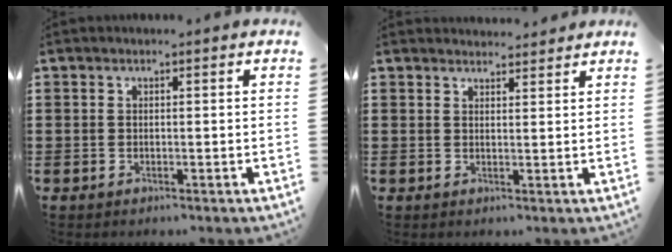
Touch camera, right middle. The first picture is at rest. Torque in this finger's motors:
{"motor_torque": [-0.30, -0.16, 0.07, -0.03]}